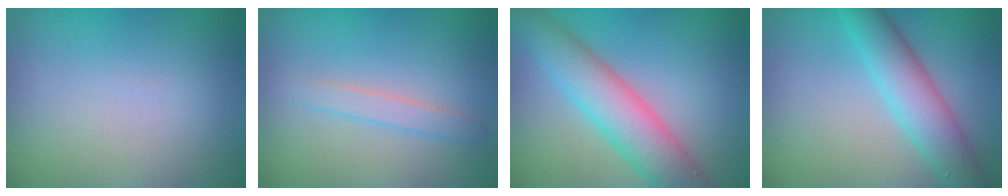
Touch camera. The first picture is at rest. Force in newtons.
{"total": 1.6, "press": 1.6, "slide": 0.1}
{"total": 6.3, "press": 6.3, "slide": 0.4}
{"total": 4.9, "press": 4.9, "slide": 0.0}